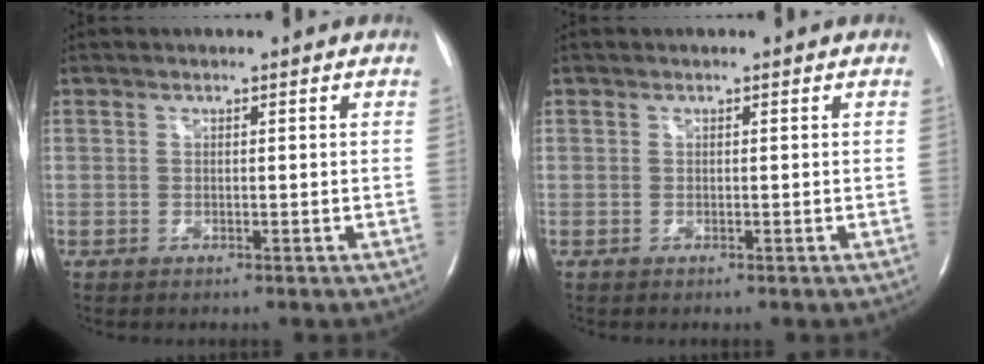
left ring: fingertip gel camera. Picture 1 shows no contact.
{"total": 0.0}